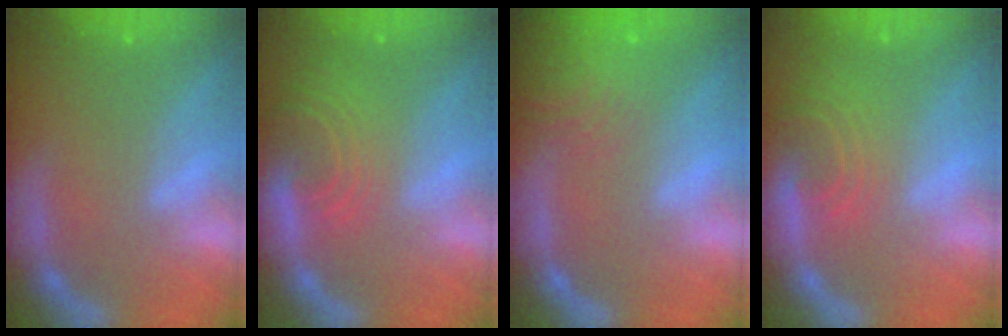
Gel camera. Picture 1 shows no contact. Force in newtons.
{"total": 6.6}
{"total": 9.5}
{"total": 5.1}